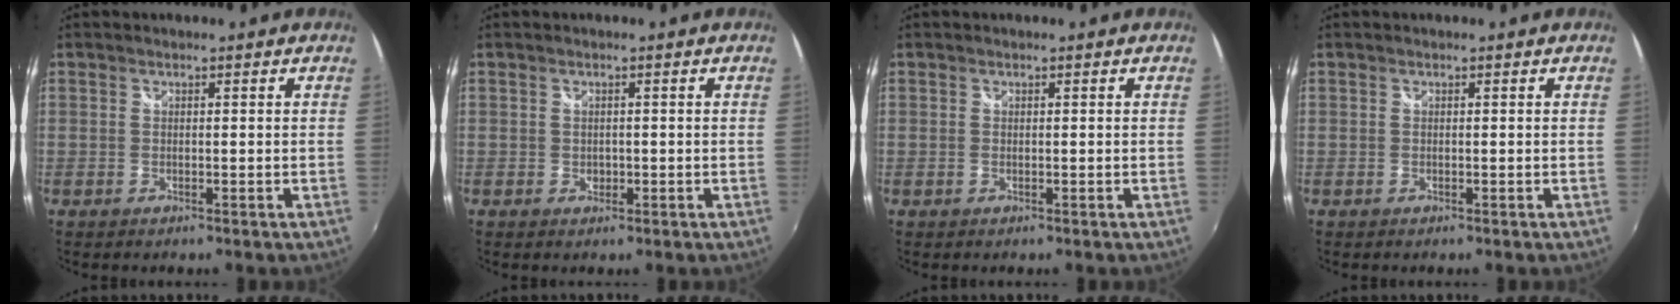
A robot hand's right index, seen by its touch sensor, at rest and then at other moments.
{"total": 1.0, "force": [-0.2, 0.9, 0.4], "torque": [-0.005, 0.000, -0.001]}
{"total": 0.0}
{"total": 0.0}